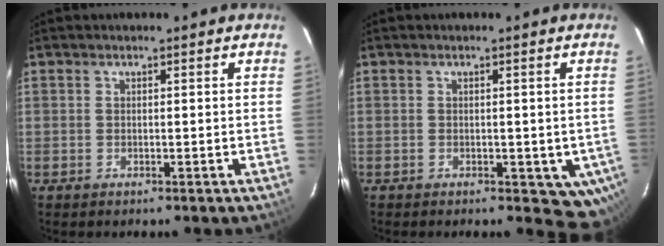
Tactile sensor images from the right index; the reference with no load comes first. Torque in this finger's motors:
{"motor_torque": [0.48, -0.30, 0.13, -0.06]}